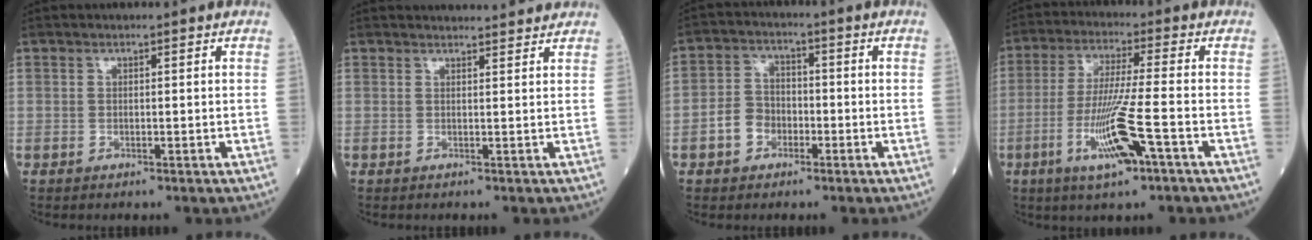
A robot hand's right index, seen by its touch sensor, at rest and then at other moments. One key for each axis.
{"total": 5.5, "fx": 5.4, "fy": 0.3, "fz": 0.8, "tx": -0.009, "ty": 0.023, "tz": 0.056}
{"total": 5.2, "fx": -2.1, "fy": 4.1, "fz": 2.4, "tx": -0.050, "ty": 0.018, "tz": -0.040}
{"total": 10.7, "fx": -4.2, "fy": 0.1, "fz": 9.9, "tx": -0.198, "ty": -0.015, "tz": -0.078}